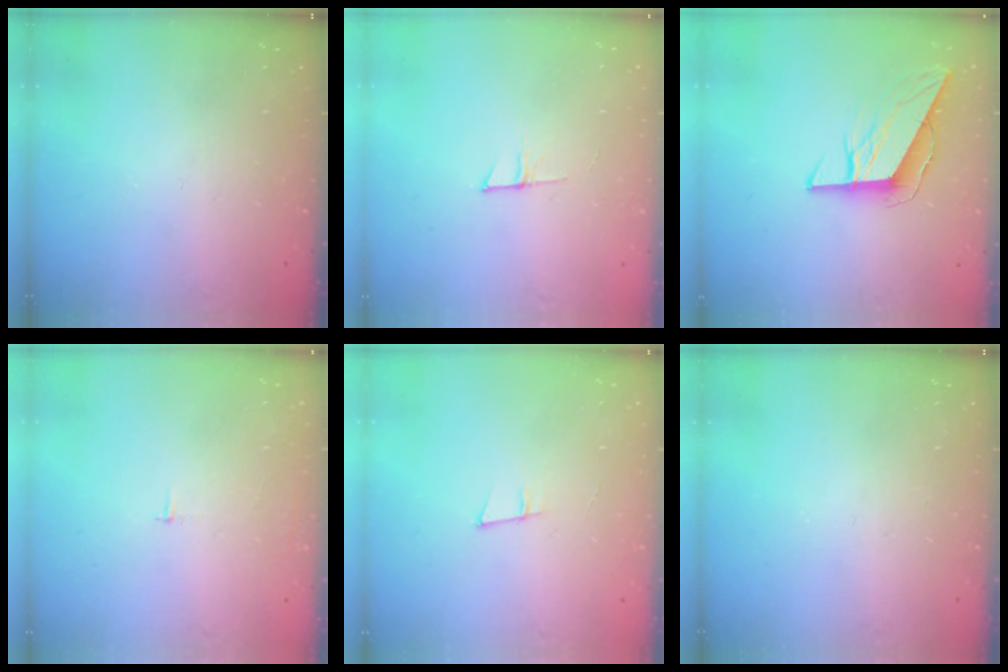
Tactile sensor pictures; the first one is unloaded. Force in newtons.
{"total": 4.0, "press": 4.0, "slide": 0.4}
{"total": 8.2, "press": 8.2, "slide": 0.3}
{"total": 2.1, "press": 2.1, "slide": 0.2}
{"total": 5.7, "press": 4.9, "slide": 2.8}
{"total": 0.0}